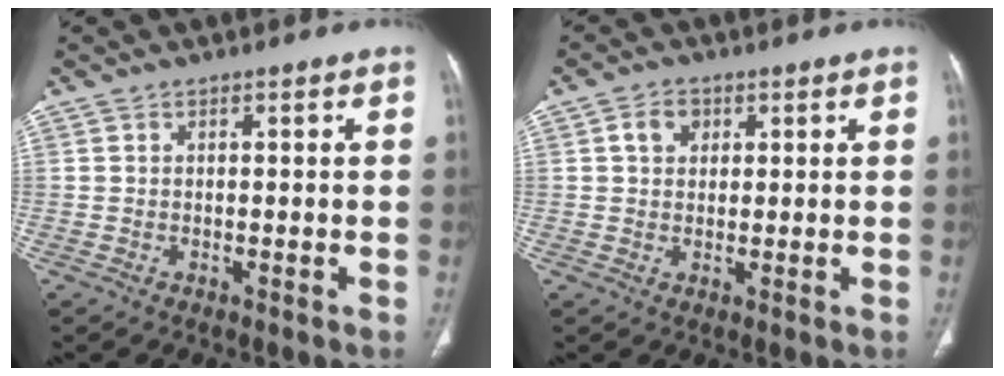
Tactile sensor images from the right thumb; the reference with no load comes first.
{"total": 3.6, "force": [1.2, 2.8, 1.9], "torque": [-0.020, 0.002, 0.022]}